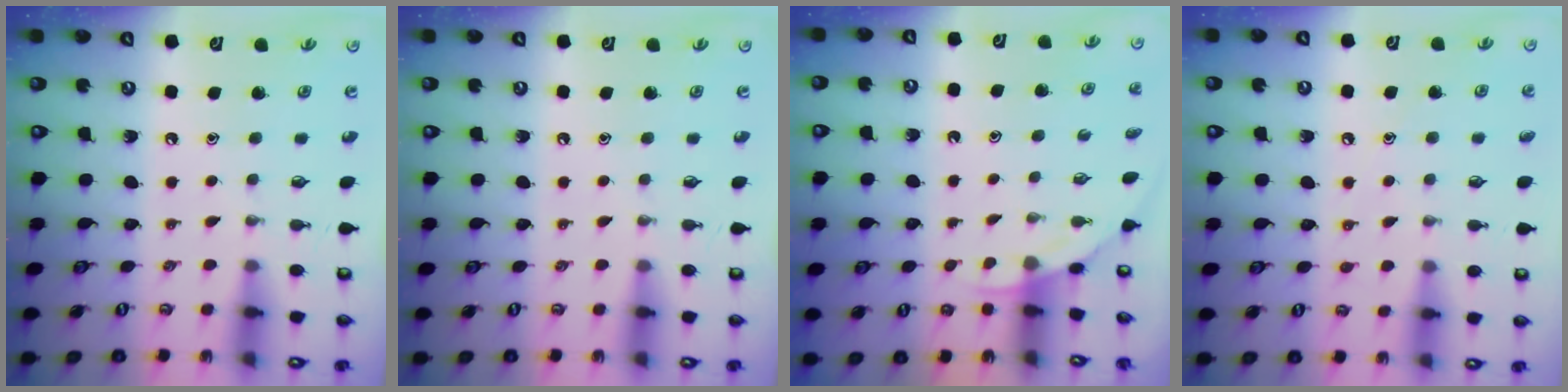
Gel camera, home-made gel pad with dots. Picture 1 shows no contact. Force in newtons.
{"total": 0.0}
{"total": 1.9, "press": 1.9, "slide": 0.1}
{"total": 4.8, "press": 4.7, "slide": 1.0}